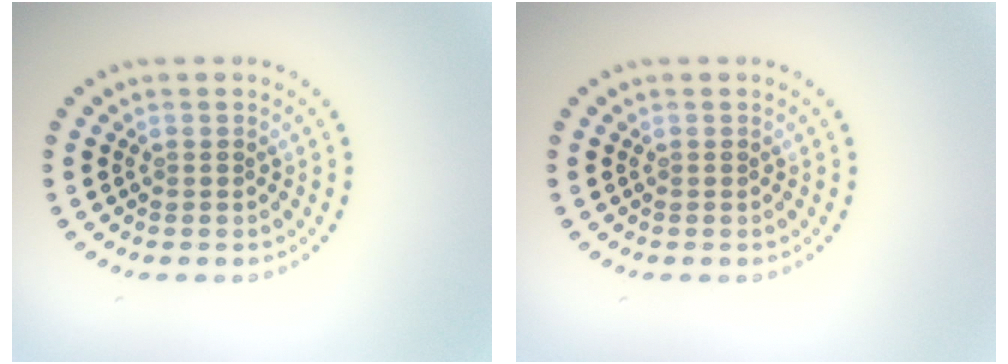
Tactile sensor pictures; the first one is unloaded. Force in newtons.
{"total": 0.0}